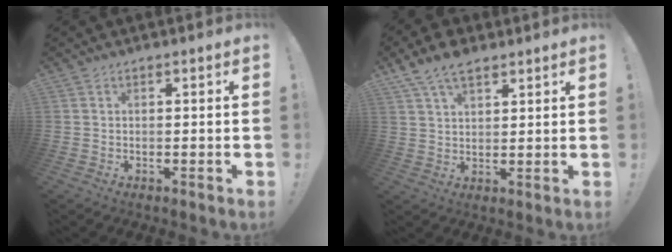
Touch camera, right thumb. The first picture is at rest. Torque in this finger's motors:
{"motor_torque": [0.06, 0.12, 0.72, 0.71, 0.26]}